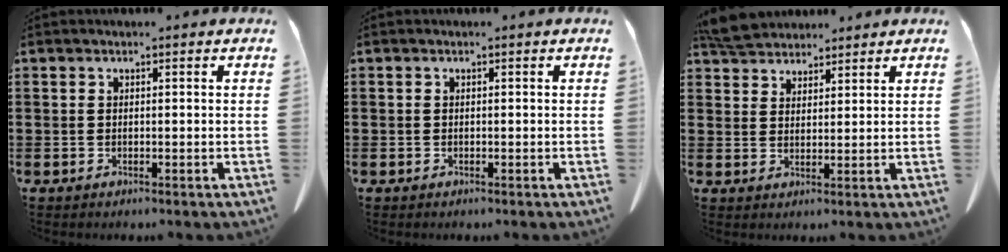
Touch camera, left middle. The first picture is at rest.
{"total": 0.0}
{"total": 5.0, "force": [4.8, 1.3, 1.0], "torque": [-0.035, -0.007, 0.093]}